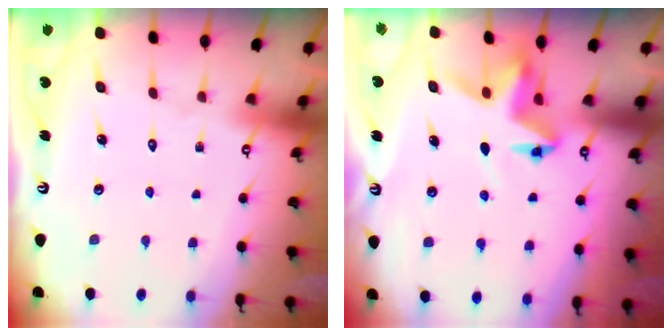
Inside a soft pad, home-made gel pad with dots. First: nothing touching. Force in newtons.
{"total": 6.7, "press": 6.7, "slide": 0.3}